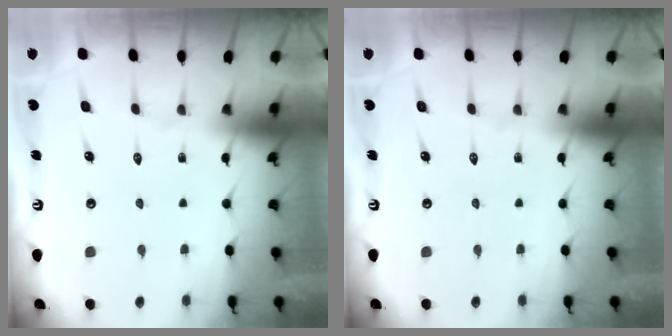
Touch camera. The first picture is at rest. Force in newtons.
{"total": 0.0}